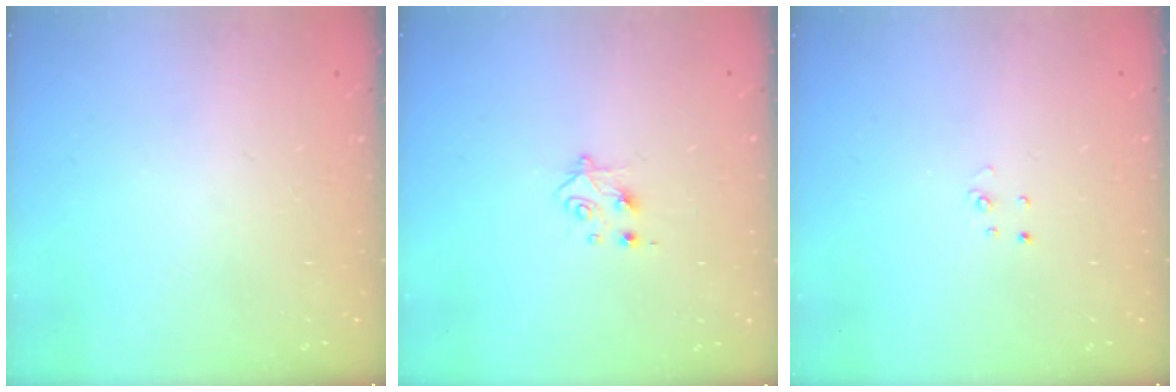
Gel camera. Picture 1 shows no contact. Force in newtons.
{"total": 4.1, "press": 4.1, "slide": 0.5}
{"total": 2.7, "press": 2.7, "slide": 0.3}